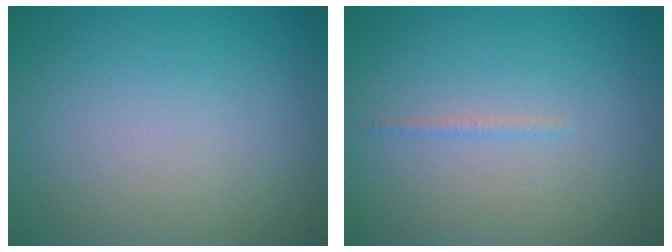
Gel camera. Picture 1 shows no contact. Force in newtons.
{"total": 0.6, "press": 0.6, "slide": 0.1}